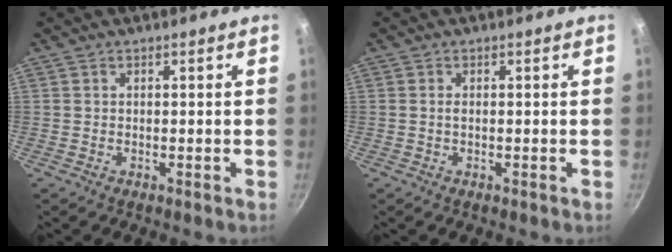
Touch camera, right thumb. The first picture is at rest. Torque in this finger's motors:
{"motor_torque": [0.83, 0.18, 0.51, 0.11, 0.08]}